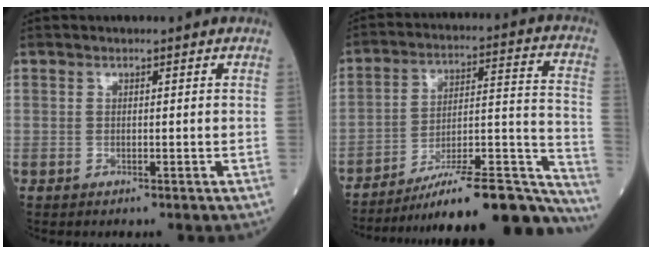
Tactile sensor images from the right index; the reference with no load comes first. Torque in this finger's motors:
{"motor_torque": [0.09, -0.93, 0.28, 0.08]}